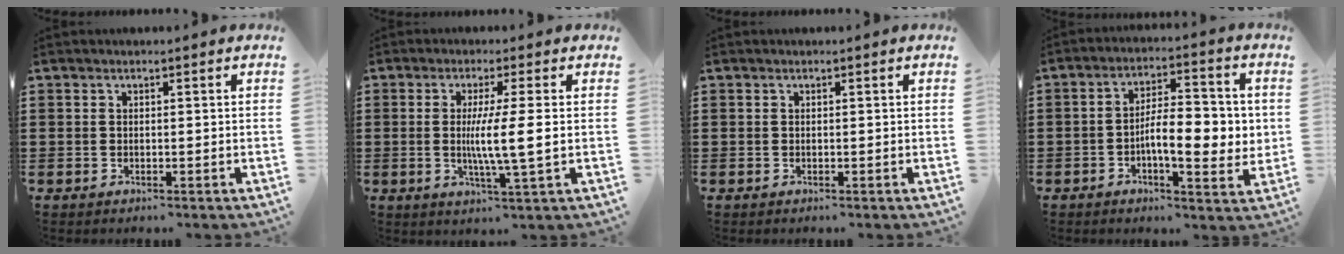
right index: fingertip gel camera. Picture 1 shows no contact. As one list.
[{"total": 6.4, "force": [0.0, -0.2, 6.4], "torque": [-0.116, -0.006, -0.005]}, {"total": 0.0}, {"total": 8.7, "force": [-1.0, 3.7, 7.8], "torque": [-0.116, 0.007, -0.024]}]